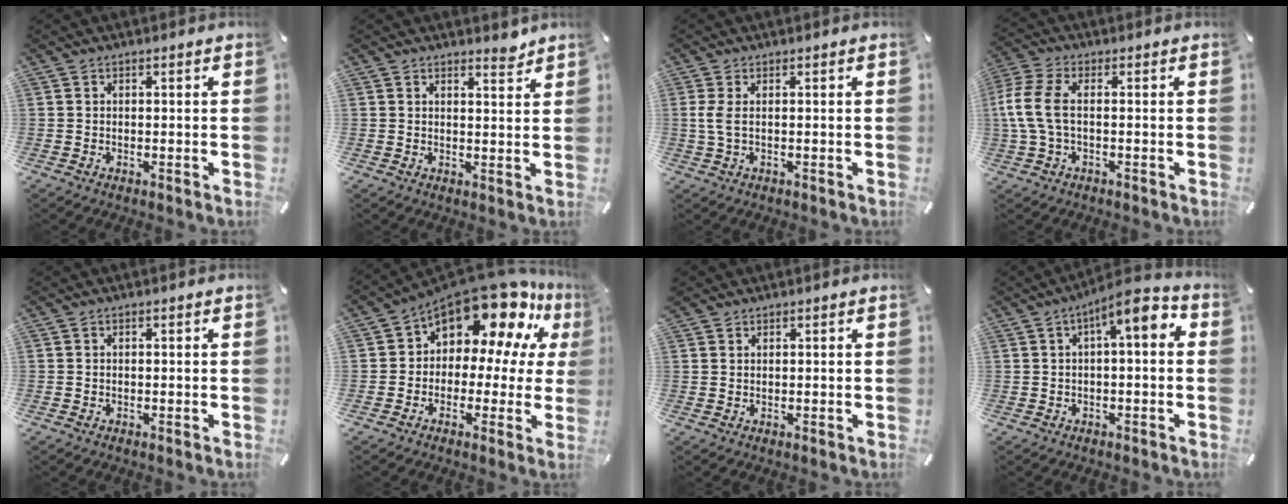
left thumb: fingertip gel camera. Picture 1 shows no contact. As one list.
[{"total": 2.9, "force": [2.6, 1.1, 0.4], "torque": [0.012, -0.022, 0.045]}, {"total": 3.0, "force": [0.3, 1.0, 2.8], "torque": [-0.062, -0.001, 0.003]}, {"total": 8.5, "force": [-0.2, 4.2, 7.4], "torque": [-0.165, -0.005, -0.004]}, {"total": 0.0}, {"total": 16.1, "force": [10.4, 8.8, 8.7], "torque": [-0.142, -0.087, 0.181]}, {"total": 1.0, "force": [0.8, 0.6, 0.0], "torque": [0.001, -0.001, 0.017]}, {"total": 7.6, "force": [1.9, 2.4, 7.0], "torque": [-0.109, -0.008, 0.026]}]